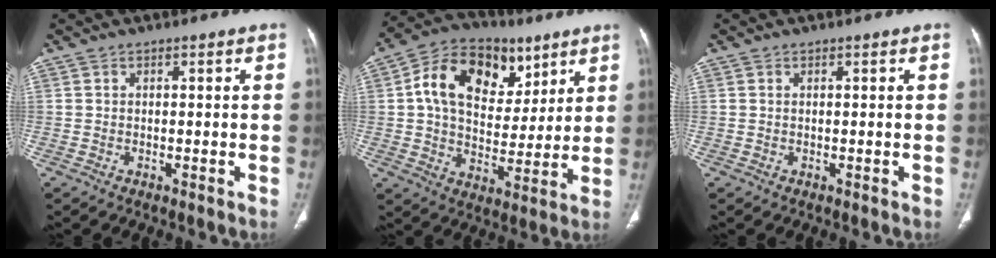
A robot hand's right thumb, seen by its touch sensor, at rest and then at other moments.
{"total": 18.3, "force": [7.2, 12.6, 11.2], "torque": [-0.156, -0.006, 0.121]}
{"total": 0.0}